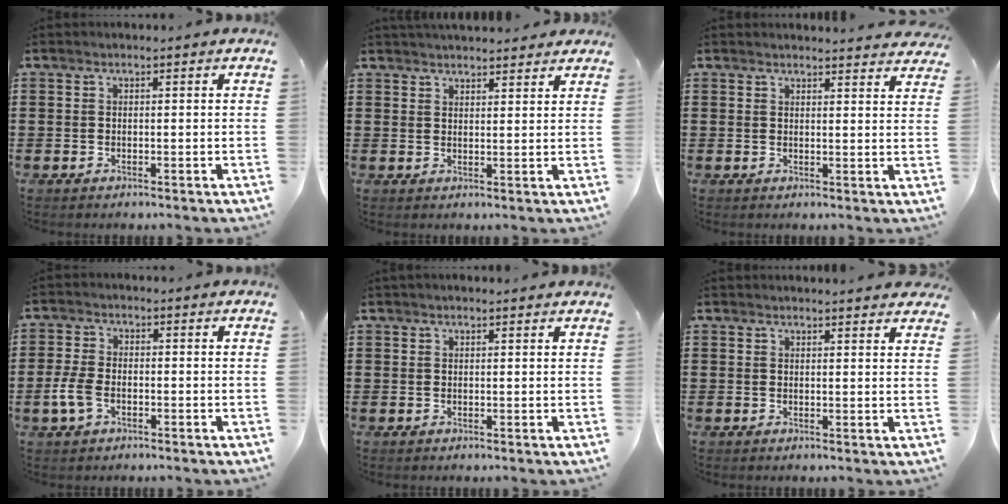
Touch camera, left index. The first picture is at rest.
{"total": 2.6, "force": [2.6, 0.4, 0.2], "torque": [-0.009, -0.004, 0.050]}
{"total": 2.4, "force": [2.4, 0.1, 0.3], "torque": [-0.003, -0.009, 0.044]}
{"total": 4.2, "force": [-1.4, 2.3, 3.2], "torque": [-0.082, -0.004, -0.032]}
{"total": 1.0, "force": [0.9, 0.1, 0.4], "torque": [-0.009, 0.001, 0.017]}
{"total": 1.8, "force": [1.8, 0.1, 0.4], "torque": [-0.004, -0.004, 0.033]}